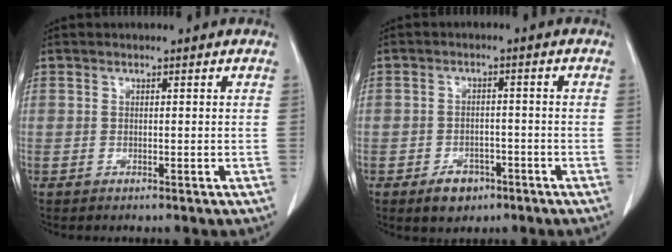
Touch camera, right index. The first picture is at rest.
{"total": 5.1, "force": [-3.0, 3.4, 2.3], "torque": [-0.035, 0.004, -0.038]}